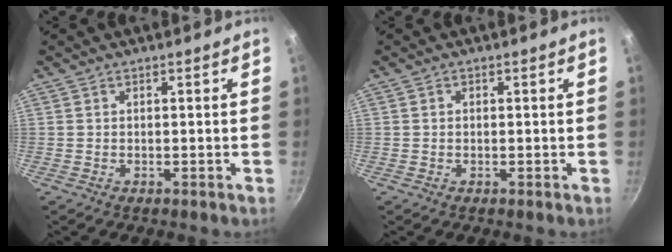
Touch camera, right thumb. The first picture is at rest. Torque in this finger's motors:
{"motor_torque": [-0.20, -0.09, -0.46, 0.15, -0.07]}